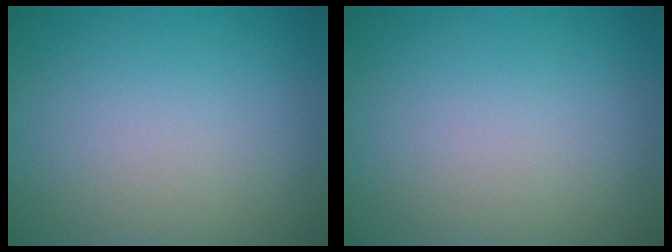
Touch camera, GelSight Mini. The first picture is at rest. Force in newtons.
{"total": 0.0}